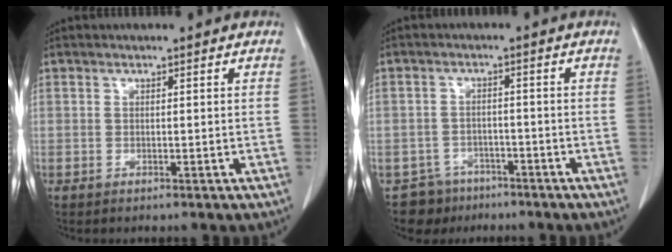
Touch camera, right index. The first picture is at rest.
{"total": 5.1, "force": [-3.7, 3.5, -0.6], "torque": [0.016, 0.009, -0.059]}